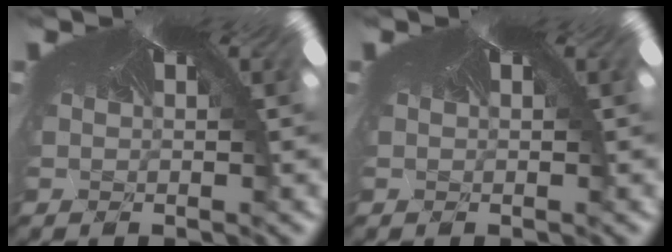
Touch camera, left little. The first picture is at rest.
{"total": 0.0}